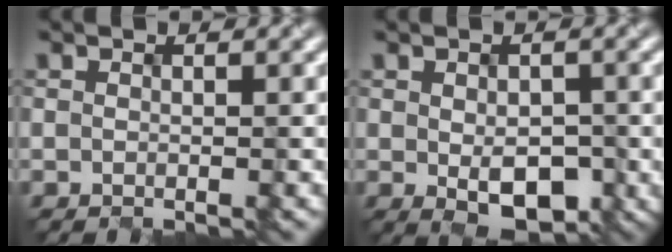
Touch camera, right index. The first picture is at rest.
{"total": 4.2, "force": [-1.2, 2.4, 3.2], "torque": [-0.051, -0.009, -0.006]}